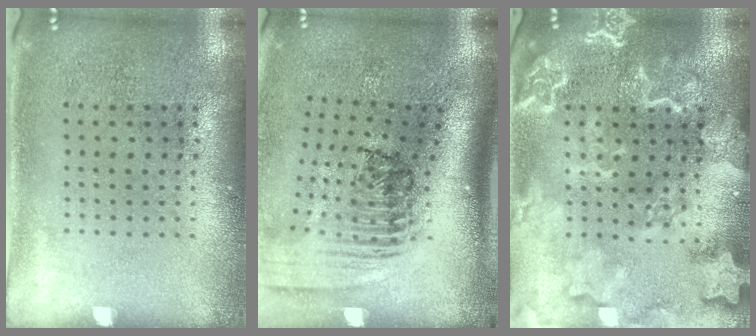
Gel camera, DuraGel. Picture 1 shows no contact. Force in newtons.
{"total": 2.6, "press": 1.8, "slide": 1.9}
{"total": 4.3, "press": 4.3, "slide": 0.6}